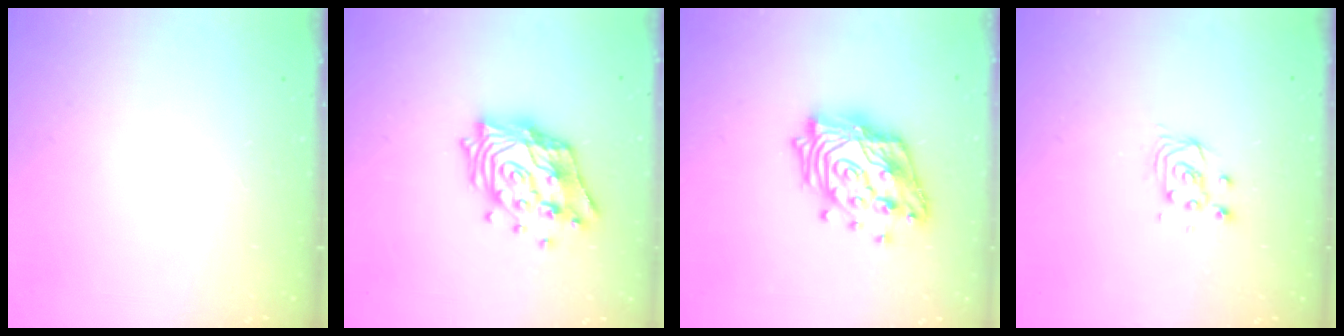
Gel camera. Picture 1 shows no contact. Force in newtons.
{"total": 16.3, "press": 16.3, "slide": 1.3}
{"total": 17.5, "press": 17.4, "slide": 1.4}
{"total": 4.6, "press": 4.6, "slide": 0.5}